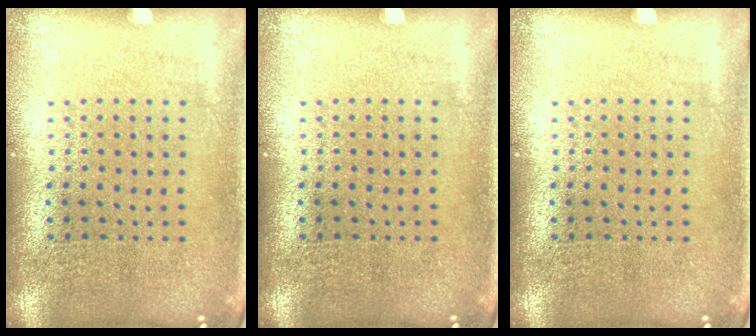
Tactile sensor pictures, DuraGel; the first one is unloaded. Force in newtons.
{"total": 0.0}
{"total": 0.0}